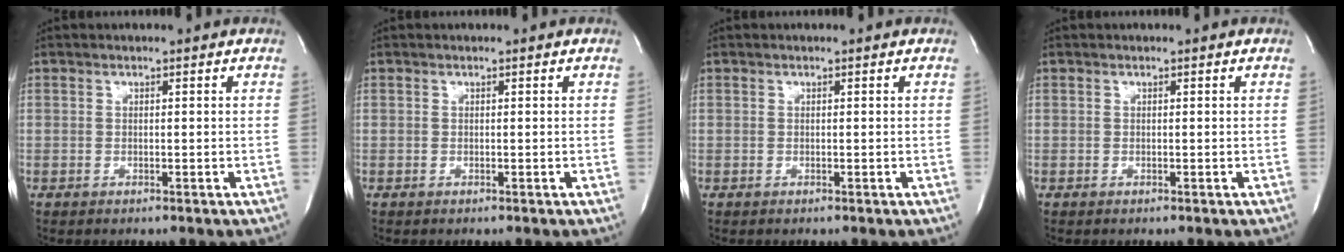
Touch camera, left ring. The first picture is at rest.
{"total": 0.0}
{"total": 0.0}
{"total": 0.0}